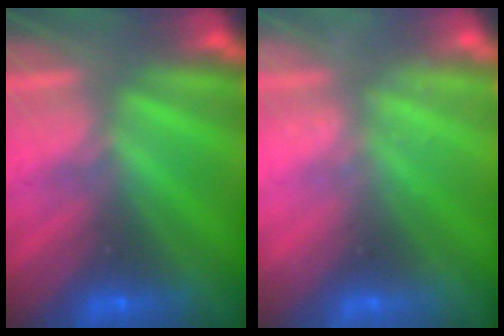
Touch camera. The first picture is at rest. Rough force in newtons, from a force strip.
{"total": 2.2}